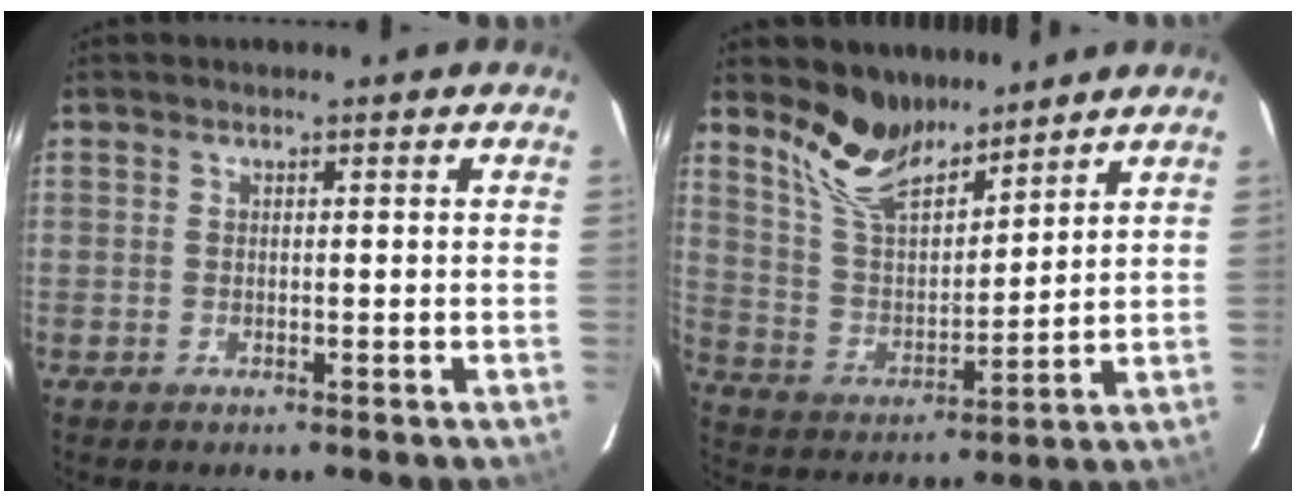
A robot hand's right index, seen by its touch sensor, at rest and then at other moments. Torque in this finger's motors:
{"motor_torque": [0.00, 0.68, 0.33, 0.08]}